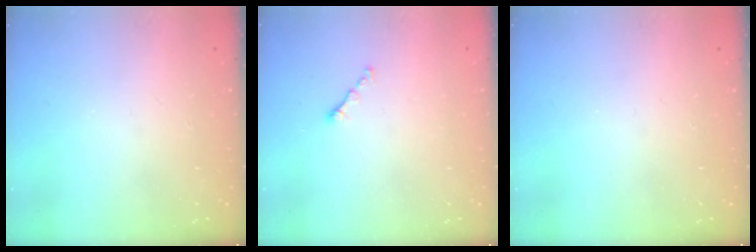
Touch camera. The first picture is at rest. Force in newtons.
{"total": 0.8, "press": 0.6, "slide": 0.4}
{"total": 0.0}